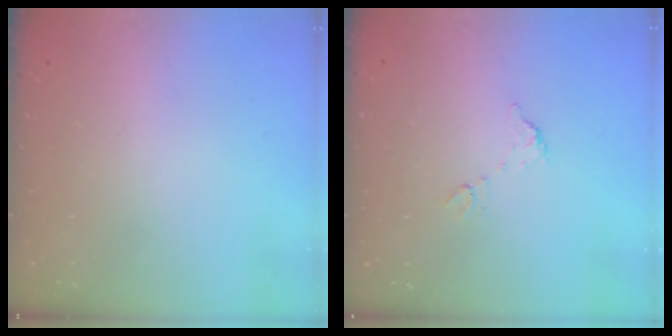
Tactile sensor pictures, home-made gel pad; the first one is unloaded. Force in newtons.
{"total": 5.8, "press": 5.8, "slide": 0.3}